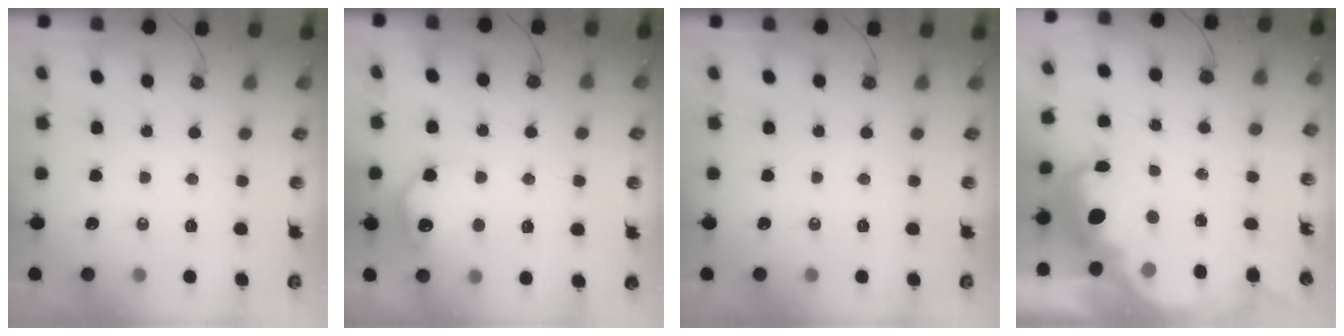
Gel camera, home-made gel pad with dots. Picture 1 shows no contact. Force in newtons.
{"total": 11.2, "press": 11.2, "slide": 0.3}
{"total": 0.0}
{"total": 6.5, "press": 6.5, "slide": 0.7}